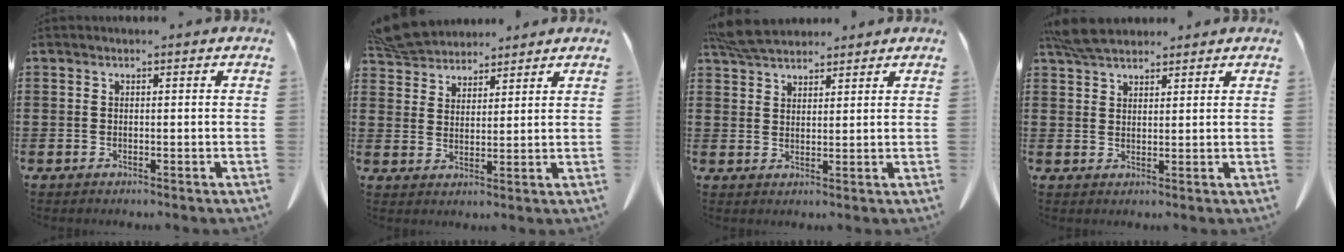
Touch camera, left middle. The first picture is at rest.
{"total": 6.6, "force": [6.2, 1.9, 1.3], "torque": [-0.050, -0.014, 0.120]}
{"total": 5.3, "force": [4.9, 1.3, 1.7], "torque": [-0.046, -0.006, 0.094]}
{"total": 5.2, "force": [4.5, 1.5, 2.1], "torque": [-0.053, -0.005, 0.087]}